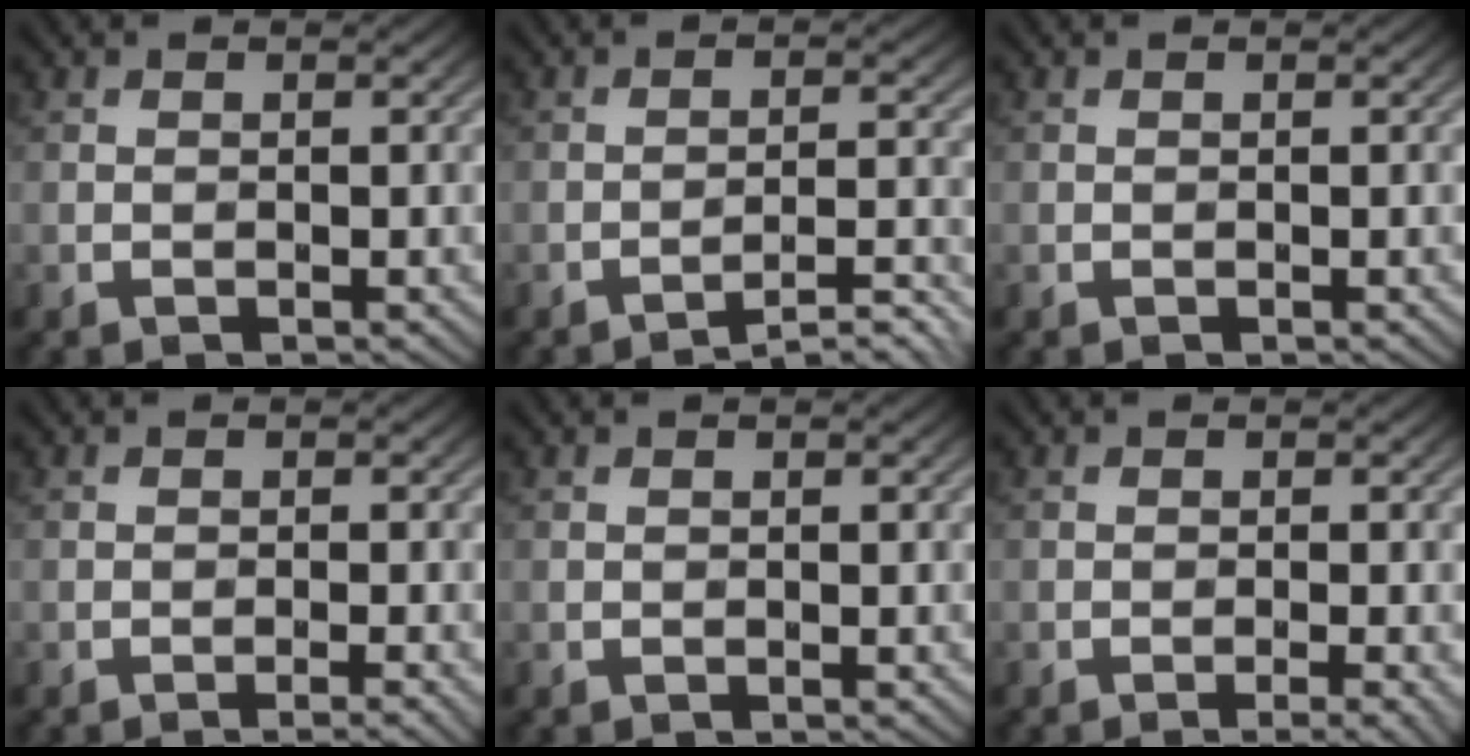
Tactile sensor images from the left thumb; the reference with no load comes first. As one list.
[{"total": 4.6, "force": [-3.9, 0.4, 2.4], "torque": [-0.041, 0.018, -0.058]}, {"total": 0.0}, {"total": 1.6, "force": [-0.8, 0.2, 1.3], "torque": [-0.016, 0.003, -0.018]}, {"total": 0.0}, {"total": 2.2, "force": [-1.1, 0.4, 1.9], "torque": [-0.025, 0.004, -0.020]}]